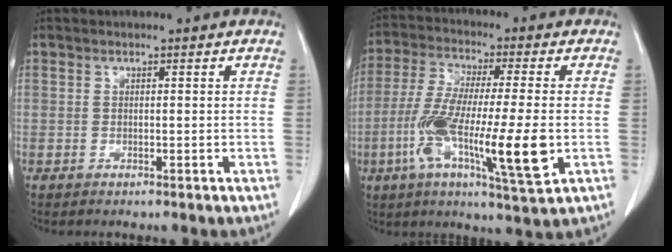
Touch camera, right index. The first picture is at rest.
{"total": 16.6, "force": [-4.0, 1.8, 16.0], "torque": [-0.293, -0.020, -0.069]}